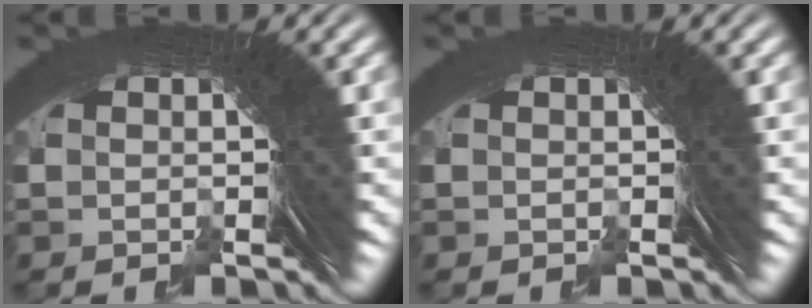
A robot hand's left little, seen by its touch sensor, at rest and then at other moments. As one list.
[{"total": 0.0}]